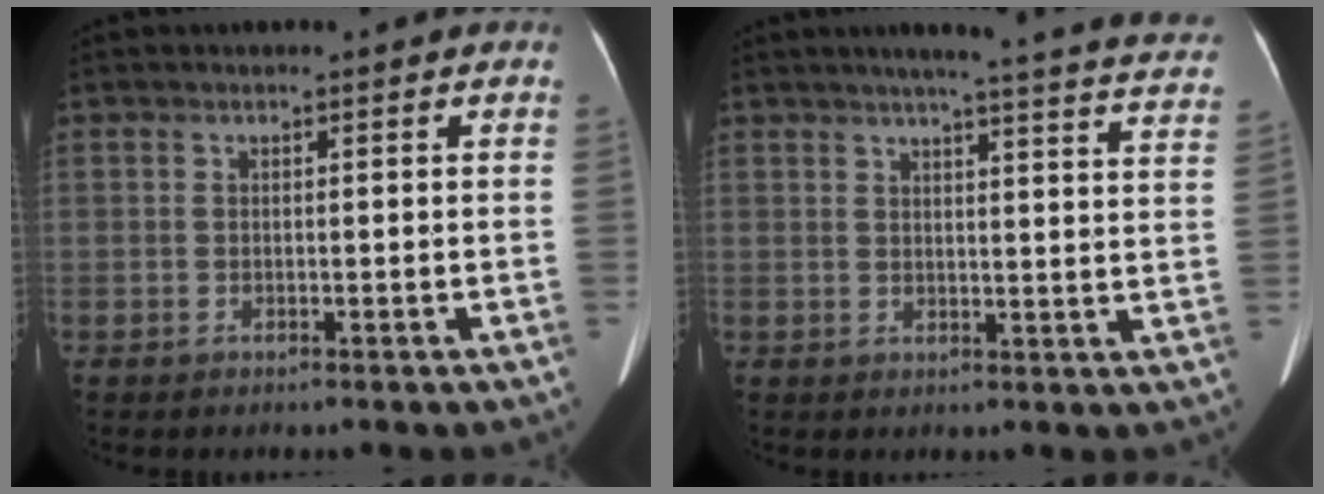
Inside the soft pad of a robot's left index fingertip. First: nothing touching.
{"total": 22.9, "force": [20.8, 0.8, 9.6], "torque": [-0.126, -0.048, 0.227]}